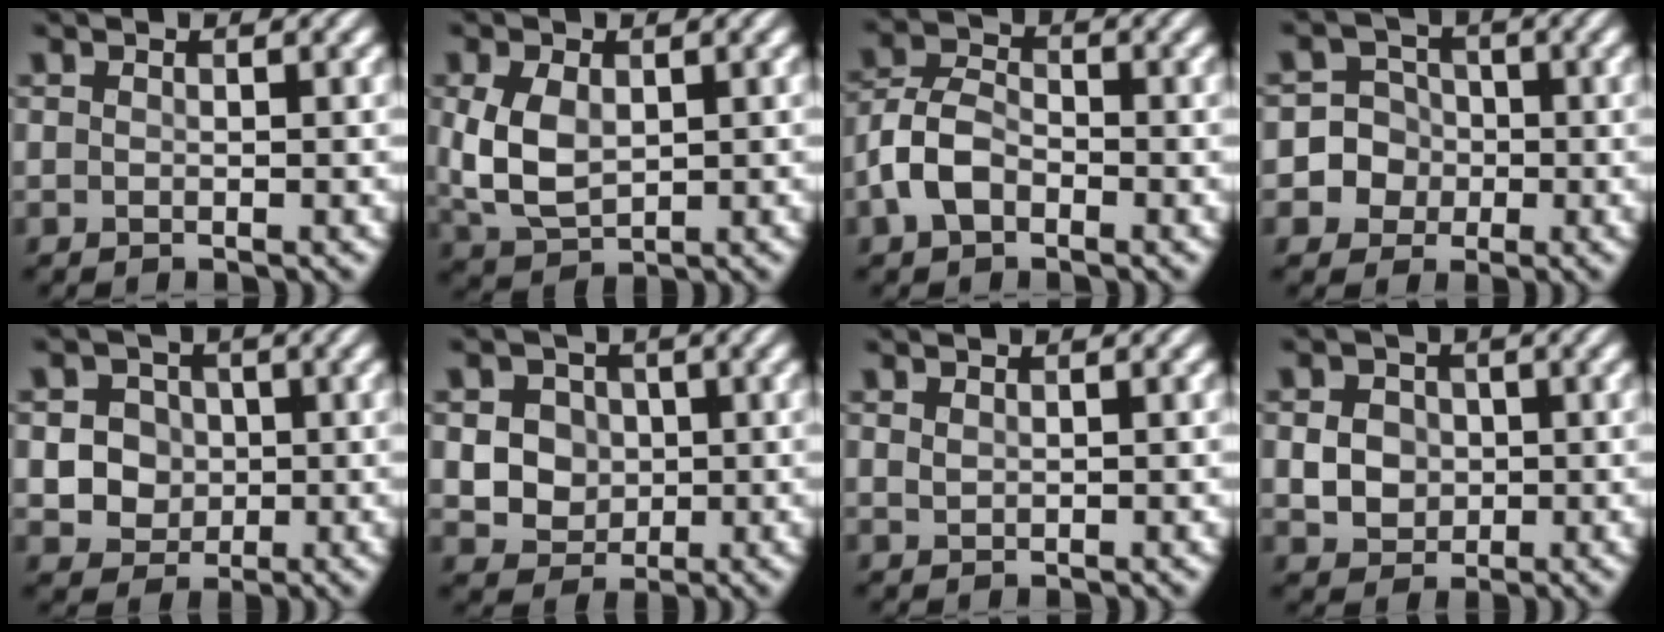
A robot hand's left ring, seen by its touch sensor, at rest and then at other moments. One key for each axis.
{"total": 4.9, "fx": 0.6, "fy": 3.2, "fz": 3.6, "tx": -0.087, "ty": -0.001, "tz": 0.019}
{"total": 3.8, "fx": -1.7, "fy": 2.5, "fz": 2.4, "tx": -0.051, "ty": 0.009, "tz": -0.042}
{"total": 6.3, "fx": -1.3, "fy": 6.1, "fz": 0.6, "tx": 0.005, "ty": 0.018, "tz": -0.046}
{"total": 4.3, "fx": 0.4, "fy": 3.9, "fz": 1.7, "tx": -0.021, "ty": 0.007, "tz": 0.002}
{"total": 5.4, "fx": 1.0, "fy": 4.8, "fz": 2.4, "tx": -0.041, "ty": 0.010, "tz": 0.016}
{"total": 0.6, "fx": 0.4, "fy": 0.3, "fz": 0.3, "tx": -0.010, "ty": 0.000, "tz": 0.010}
{"total": 3.1, "fx": -0.1, "fy": 2.7, "fz": 1.5, "tx": -0.025, "ty": -0.002, "tz": -0.002}